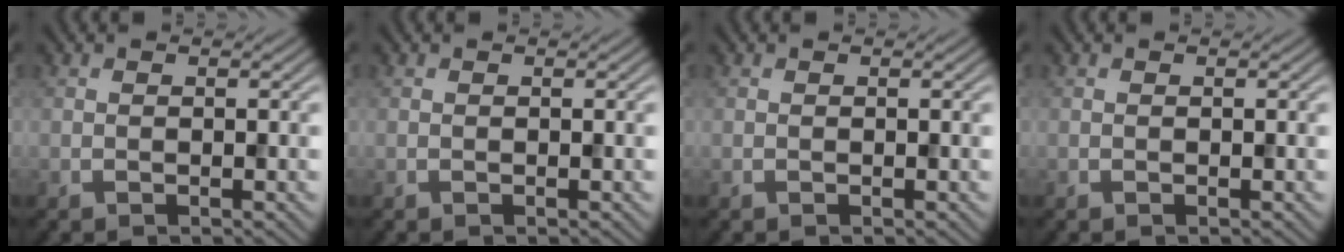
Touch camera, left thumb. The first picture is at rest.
{"total": 0.0}
{"total": 0.0}
{"total": 0.0}